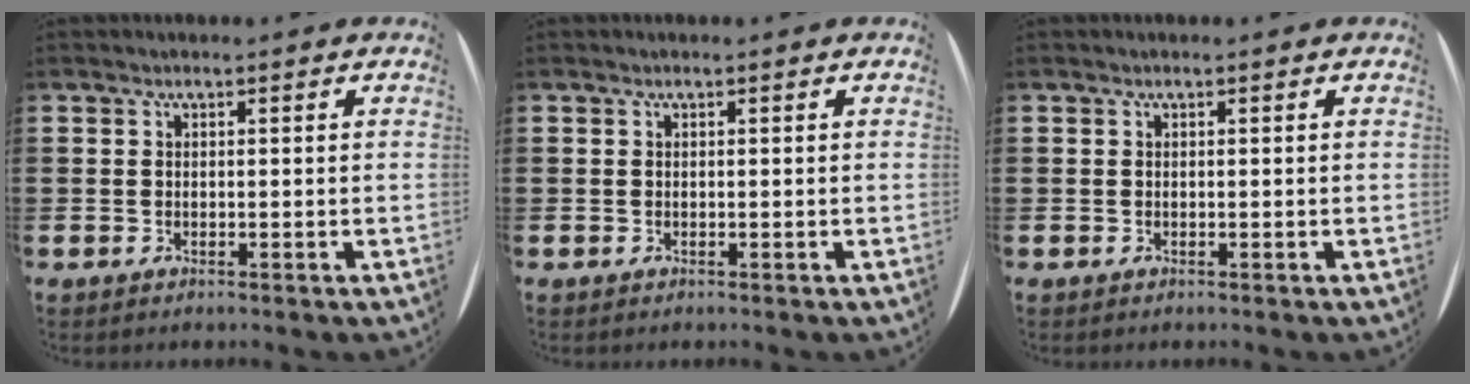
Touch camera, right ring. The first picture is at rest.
{"total": 0.0}
{"total": 0.0}